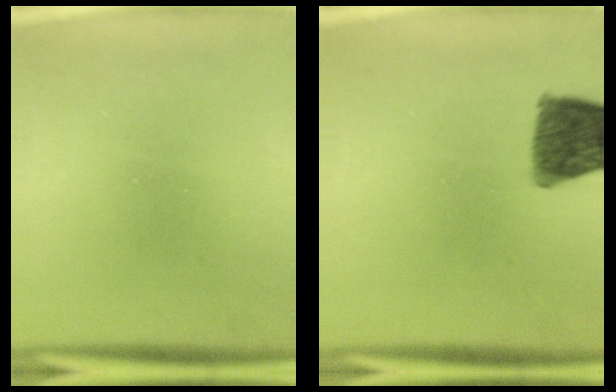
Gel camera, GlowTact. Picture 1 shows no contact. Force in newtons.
{"total": 10.0}